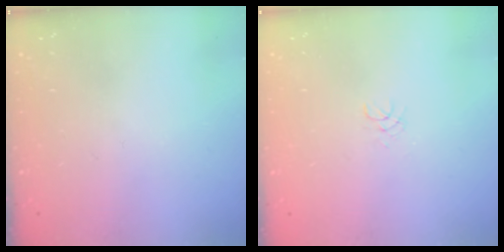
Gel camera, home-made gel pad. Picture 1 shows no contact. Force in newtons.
{"total": 1.1, "press": 1.1, "slide": 0.1}